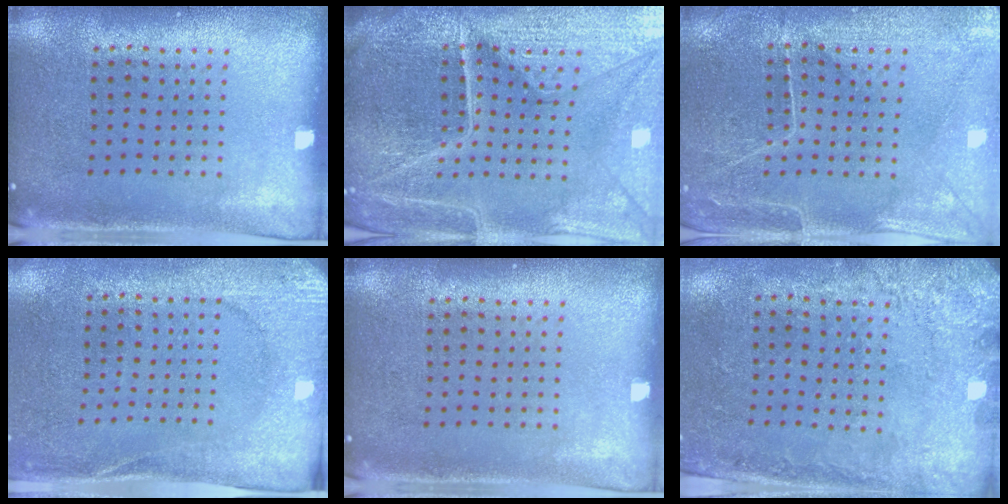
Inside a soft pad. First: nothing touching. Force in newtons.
{"total": 6.1, "press": 5.5, "slide": 2.7}
{"total": 0.7, "press": 0.5, "slide": 0.4}
{"total": 2.6, "press": 2.4, "slide": 1.0}
{"total": 0.0}
{"total": 2.7, "press": 2.0, "slide": 1.8}